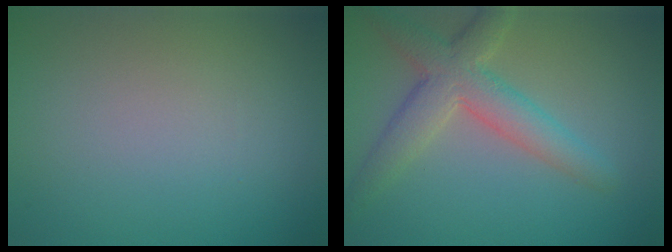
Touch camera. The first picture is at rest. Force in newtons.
{"total": 5.0, "press": 5.0, "slide": 0.2}